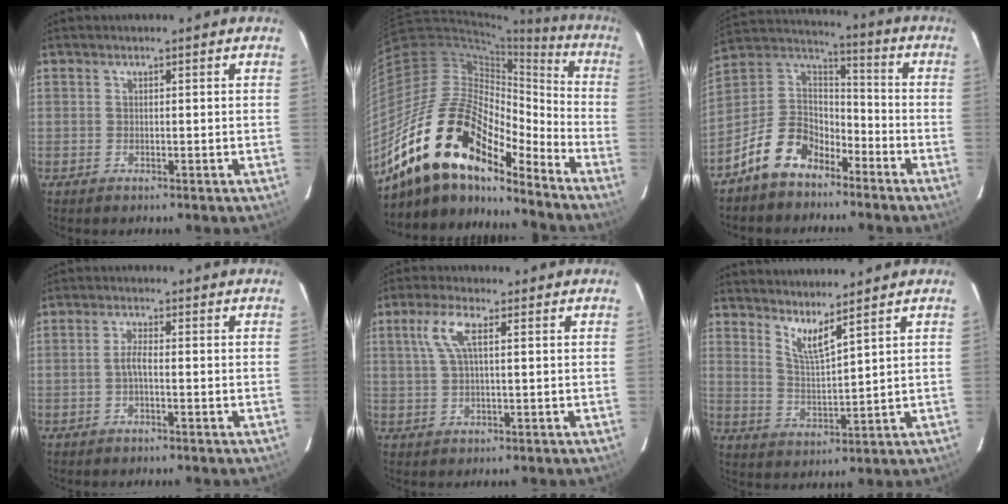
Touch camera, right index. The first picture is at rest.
{"total": 24.1, "force": [-17.1, 9.2, 14.2], "torque": [-0.255, -0.017, -0.319]}
{"total": 13.7, "force": [-9.0, 7.9, 6.6], "torque": [-0.159, 0.036, -0.160]}
{"total": 2.0, "force": [-0.7, 0.2, 1.9], "torque": [-0.040, 0.005, -0.016]}
{"total": 5.4, "force": [1.7, 1.3, 5.0], "torque": [-0.103, 0.008, 0.035]}
{"total": 5.4, "force": [4.4, 0.0, 3.2], "torque": [-0.061, -0.012, 0.082]}